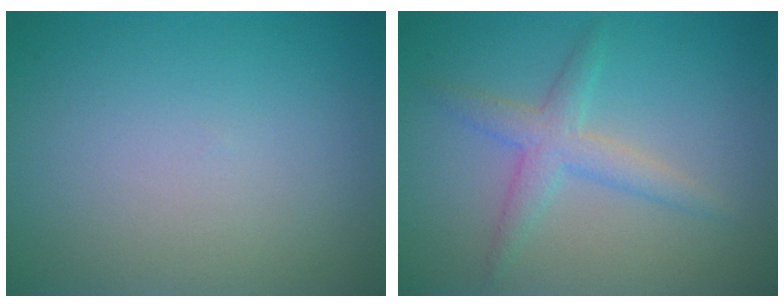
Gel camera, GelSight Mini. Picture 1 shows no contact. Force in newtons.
{"total": 3.0, "press": 3.0, "slide": 0.2}